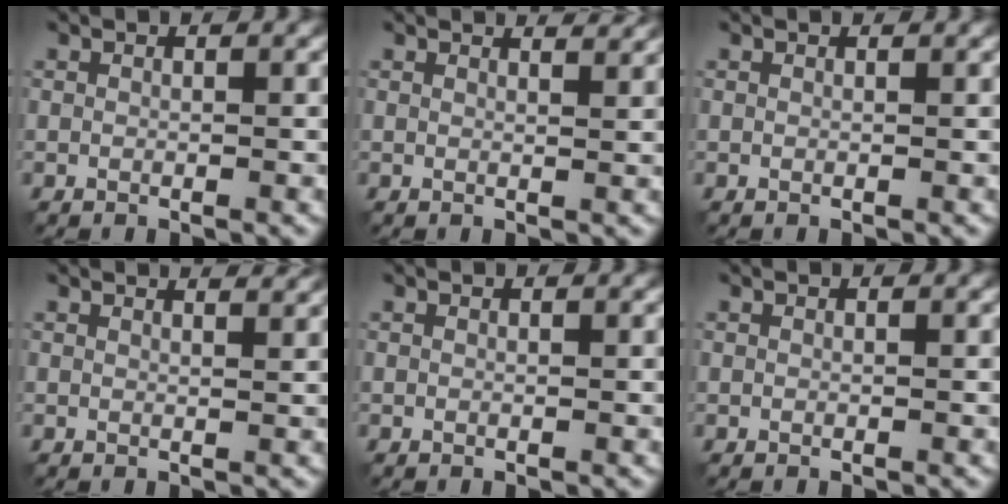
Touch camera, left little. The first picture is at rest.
{"total": 2.6, "force": [2.3, 0.6, 0.9], "torque": [-0.006, 0.008, 0.017]}
{"total": 0.6, "force": [0.5, 0.0, 0.1], "torque": [-0.001, 0.001, 0.007]}
{"total": 3.0, "force": [2.6, 0.9, 1.2], "torque": [-0.002, 0.013, 0.011]}
{"total": 0.0}
{"total": 0.0}